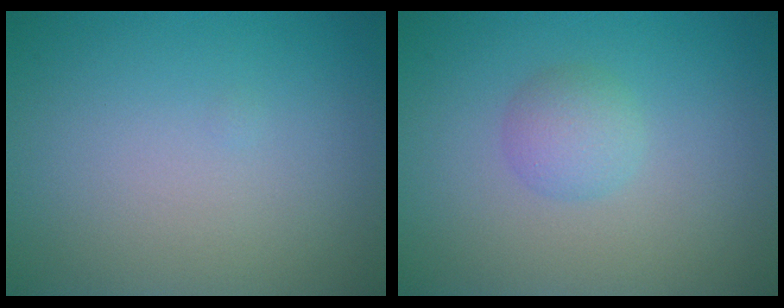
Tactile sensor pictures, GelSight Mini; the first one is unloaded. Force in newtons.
{"total": 2.0, "press": 2.0, "slide": 0.0}